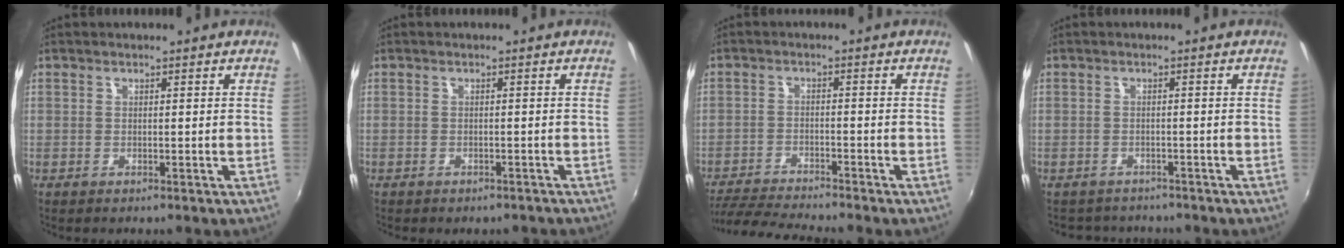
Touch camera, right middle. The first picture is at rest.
{"total": 3.1, "force": [-2.6, 1.3, 1.0], "torque": [-0.020, -0.013, -0.032]}
{"total": 8.7, "force": [-8.2, -0.2, 2.9], "torque": [-0.081, -0.020, -0.147]}
{"total": 4.5, "force": [-4.1, 1.9, 0.4], "torque": [-0.019, -0.006, -0.064]}